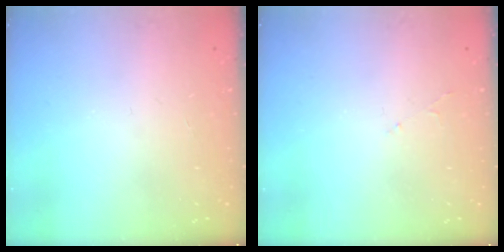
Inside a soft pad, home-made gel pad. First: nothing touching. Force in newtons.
{"total": 2.8, "press": 2.8, "slide": 0.5}